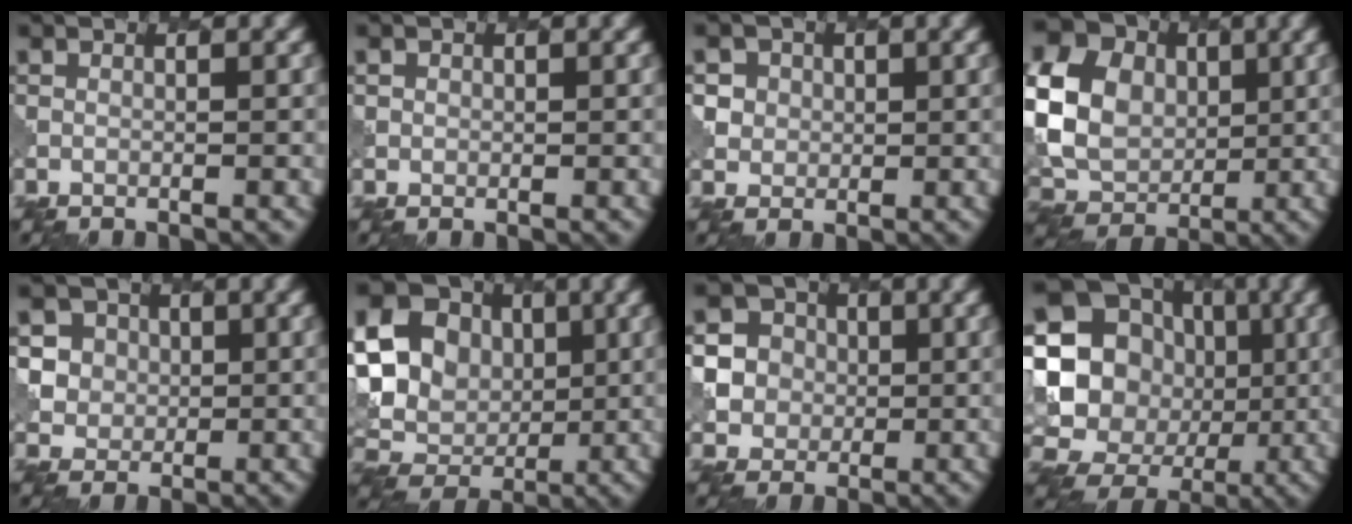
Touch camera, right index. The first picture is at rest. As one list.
[{"total": 1.1, "force": [0.5, 1.0, -0.1], "torque": [0.010, -0.003, 0.005]}, {"total": 3.7, "force": [1.9, 3.2, 0.8], "torque": [-0.017, 0.010, 0.030]}, {"total": 10.8, "force": [1.4, 8.8, 6.0], "torque": [-0.150, 0.003, 0.017]}, {"total": 5.5, "force": [2.3, 4.8, 1.5], "torque": [-0.028, 0.017, 0.033]}, {"total": 13.1, "force": [2.5, 11.1, 6.5], "torque": [-0.161, 0.028, 0.032]}, {"total": 6.2, "force": [0.7, 6.1, 1.3], "torque": [-0.034, 0.027, 0.007]}, {"total": 20.6, "force": [-0.7, 19.2, 7.4], "torque": [-0.169, 0.016, -0.039]}]